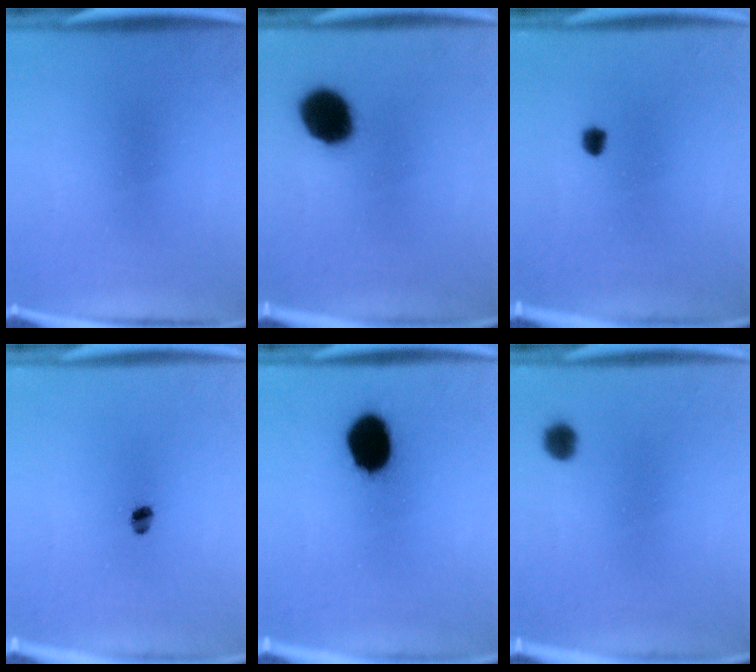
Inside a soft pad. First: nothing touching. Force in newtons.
{"total": 11.8}
{"total": 1.9}
{"total": 2.3}
{"total": 13.3}
{"total": 2.6}